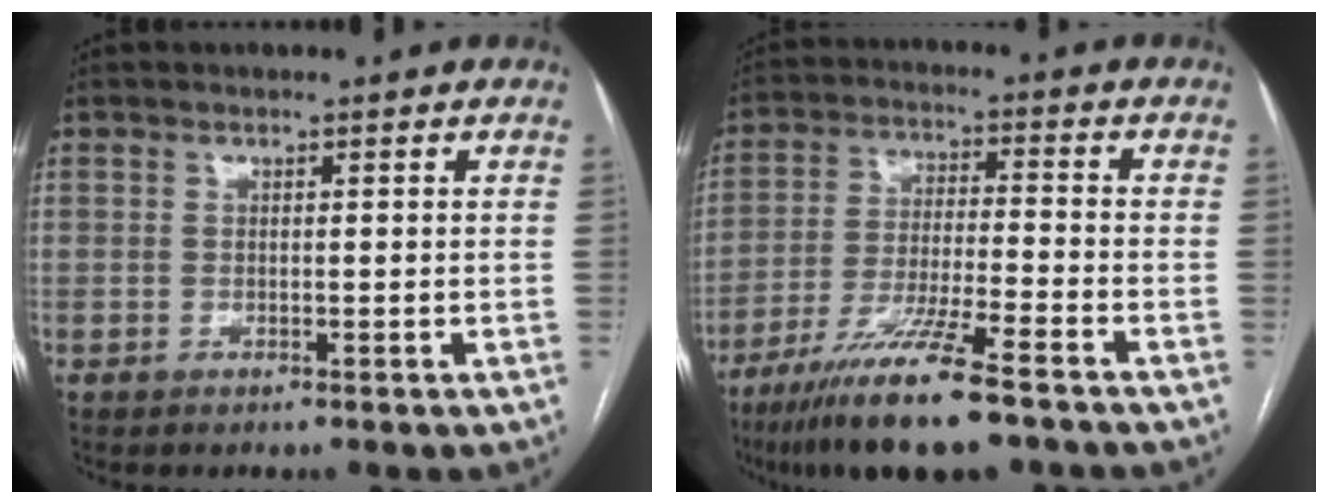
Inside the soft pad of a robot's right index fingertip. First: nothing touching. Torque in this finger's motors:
{"motor_torque": [1.09, -1.04, 0.83, 0.21]}